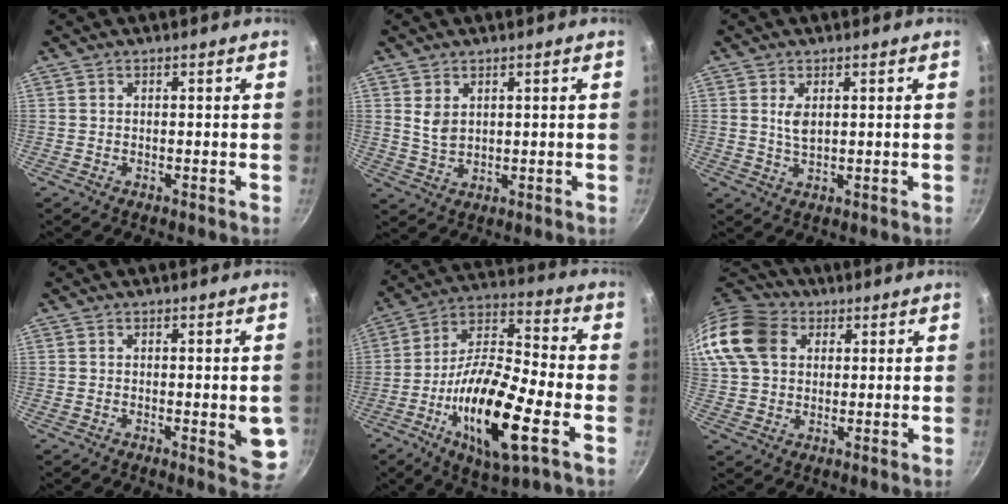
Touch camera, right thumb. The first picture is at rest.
{"total": 3.9, "force": [1.5, 2.5, 2.6], "torque": [-0.042, -0.013, 0.036]}
{"total": 3.0, "force": [0.9, 1.5, 2.5], "torque": [-0.044, -0.010, 0.019]}
{"total": 5.7, "force": [-0.6, 1.8, 5.4], "torque": [-0.054, -0.011, -0.007]}
{"total": 20.6, "force": [-6.6, 6.1, 18.5], "torque": [-0.338, 0.026, -0.133]}
{"total": 18.7, "force": [6.1, 14.3, 10.3], "torque": [-0.234, 0.027, 0.105]}